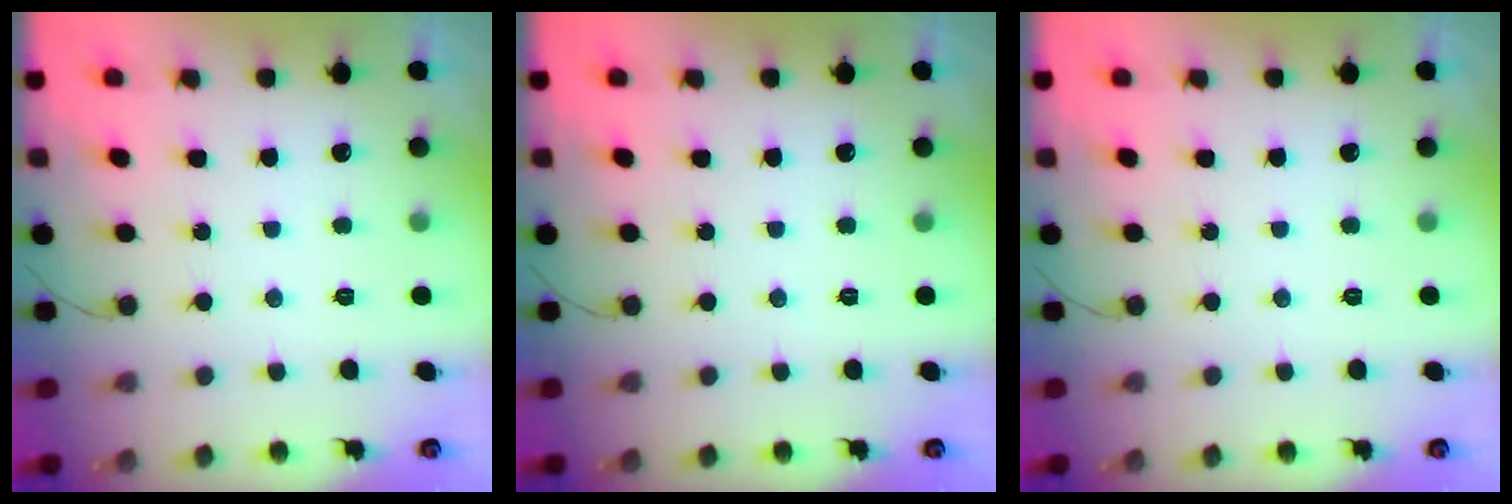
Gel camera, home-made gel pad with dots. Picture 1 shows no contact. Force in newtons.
{"total": 0.0}
{"total": 0.0}